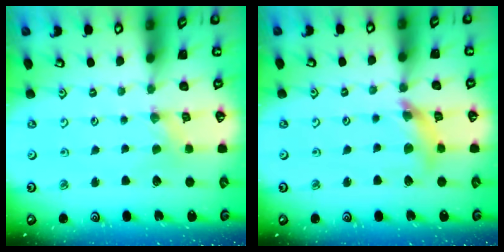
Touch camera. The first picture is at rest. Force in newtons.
{"total": 11.1, "press": 11.0, "slide": 1.3}